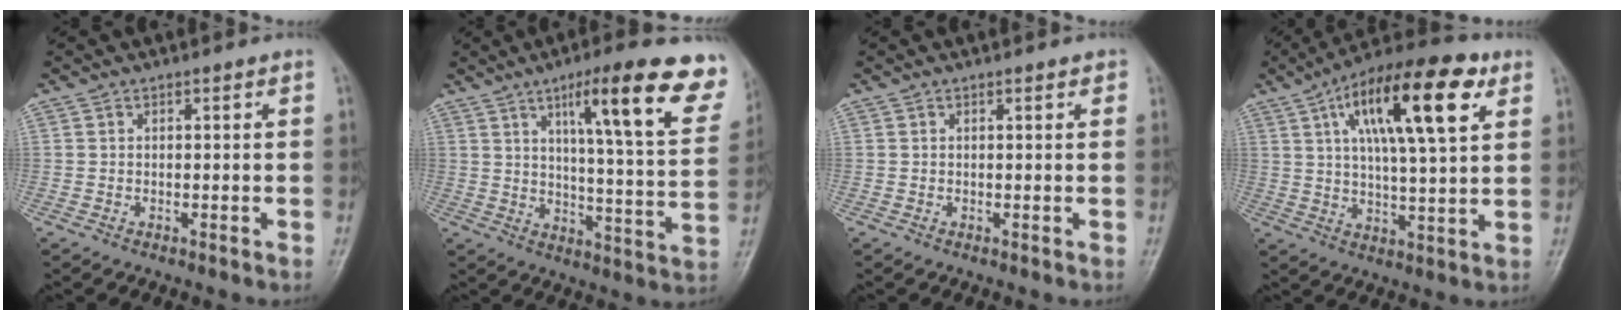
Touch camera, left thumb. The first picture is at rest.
{"total": 20.8, "force": [11.6, 3.8, 16.9], "torque": [-0.203, -0.039, 0.164]}
{"total": 0.8, "force": [0.5, 0.4, 0.6], "torque": [-0.007, -0.001, 0.003]}
{"total": 19.6, "force": [7.9, 6.2, 16.8], "torque": [-0.260, -0.004, 0.123]}